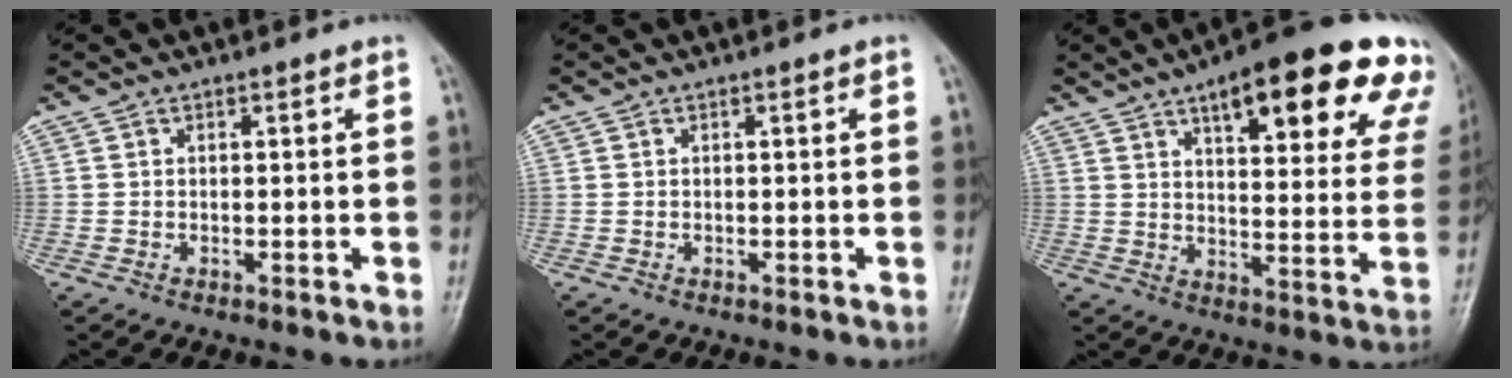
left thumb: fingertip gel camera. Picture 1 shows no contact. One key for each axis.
{"total": 0.0}
{"total": 25.8, "fx": 15.2, "fy": 8.3, "fz": 19.1, "tx": -0.213, "ty": -0.032, "tz": 0.189}